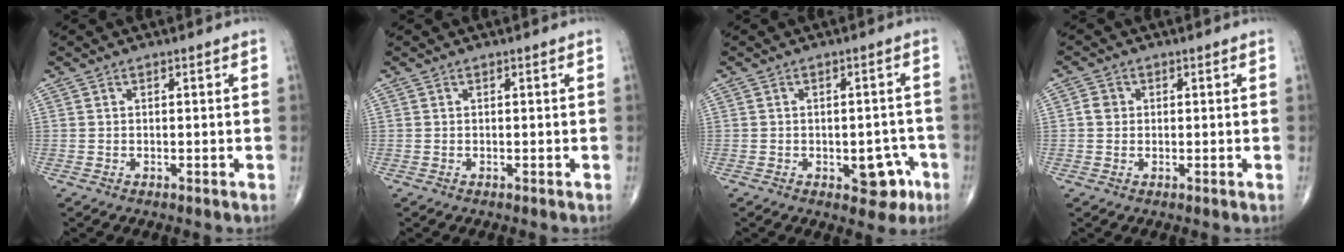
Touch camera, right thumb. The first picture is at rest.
{"total": 0.0}
{"total": 6.7, "force": [-2.7, 3.8, 4.8], "torque": [-0.028, 0.018, -0.028]}
{"total": 2.1, "force": [0.1, 1.9, 0.9], "torque": [-0.008, 0.004, 0.001]}